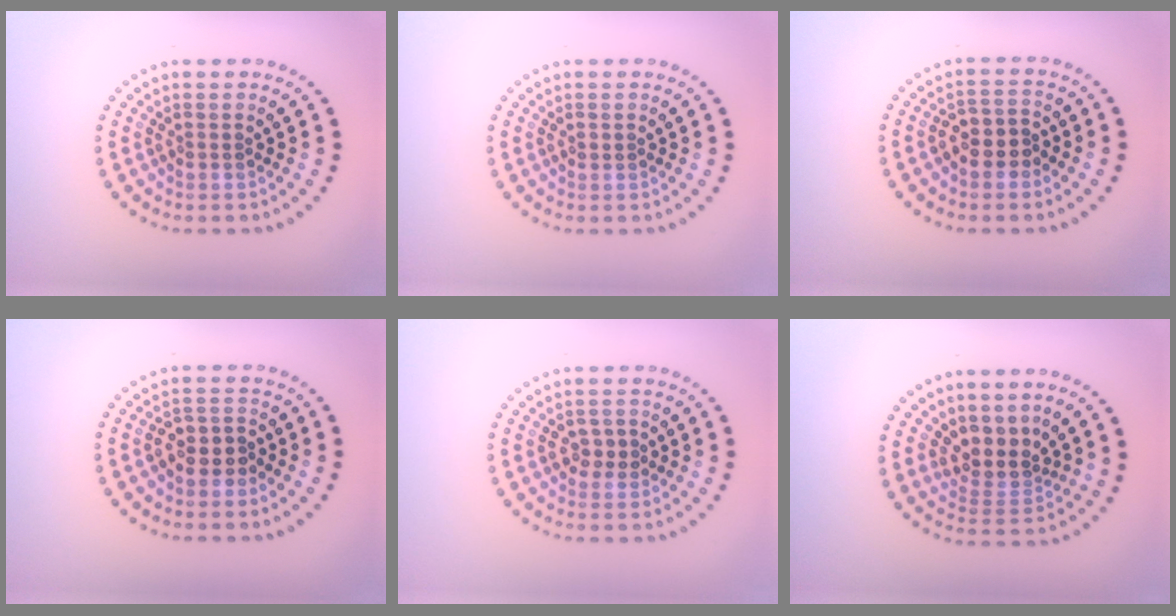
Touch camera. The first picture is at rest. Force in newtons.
{"total": 0.5, "press": 0.5, "slide": 0.1}
{"total": 2.7, "press": 2.4, "slide": 1.1}
{"total": 2.7, "press": 2.4, "slide": 1.1}
{"total": 1.8, "press": 1.8, "slide": 0.4}
{"total": 3.3, "press": 2.6, "slide": 2.0}